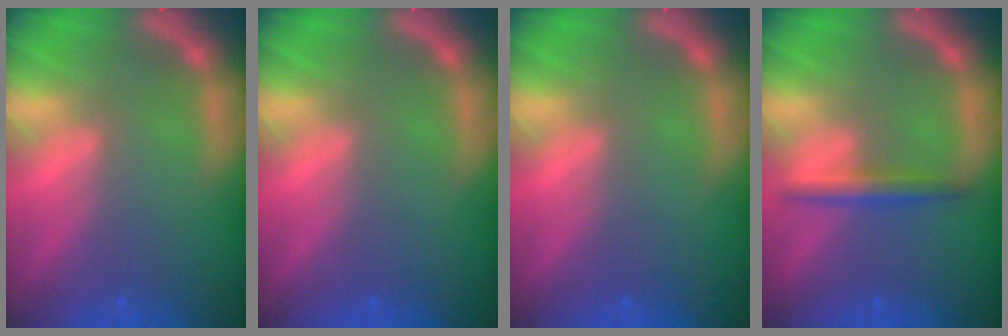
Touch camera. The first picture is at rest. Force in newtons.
{"total": 0.0}
{"total": 0.0}
{"total": 2.4}